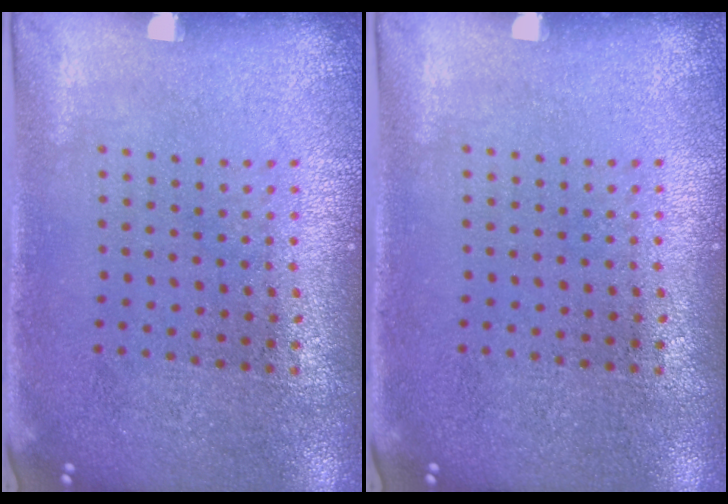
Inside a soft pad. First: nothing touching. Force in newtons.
{"total": 0.0}